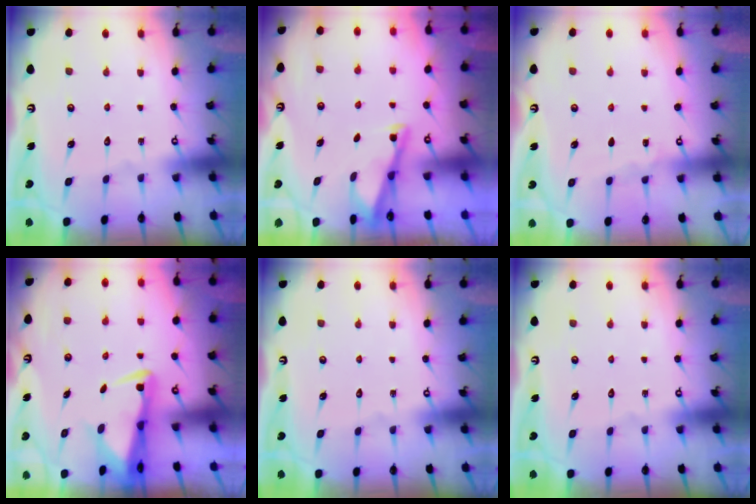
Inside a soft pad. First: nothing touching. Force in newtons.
{"total": 2.9, "press": 2.9, "slide": 0.2}
{"total": 2.8, "press": 2.8, "slide": 0.4}
{"total": 3.4, "press": 3.3, "slide": 0.6}
{"total": 0.0}
{"total": 0.0}